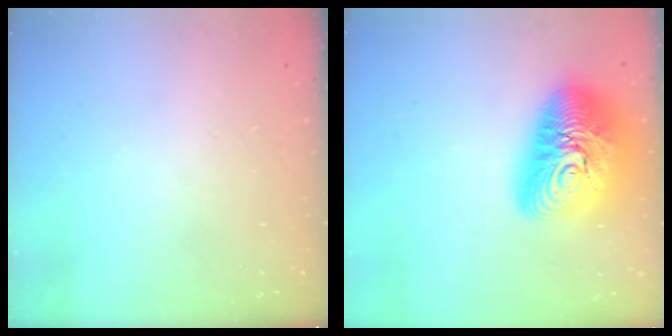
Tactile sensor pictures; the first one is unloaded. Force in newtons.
{"total": 21.9, "press": 21.8, "slide": 1.9}